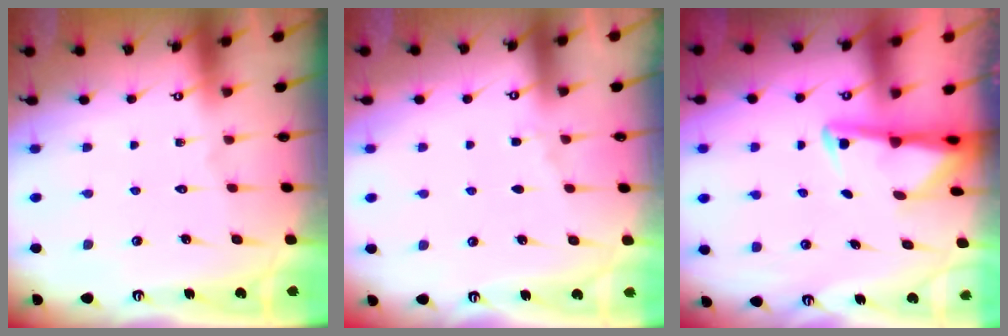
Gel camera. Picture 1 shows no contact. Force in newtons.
{"total": 2.8, "press": 2.8, "slide": 0.5}
{"total": 3.0, "press": 2.9, "slide": 0.7}